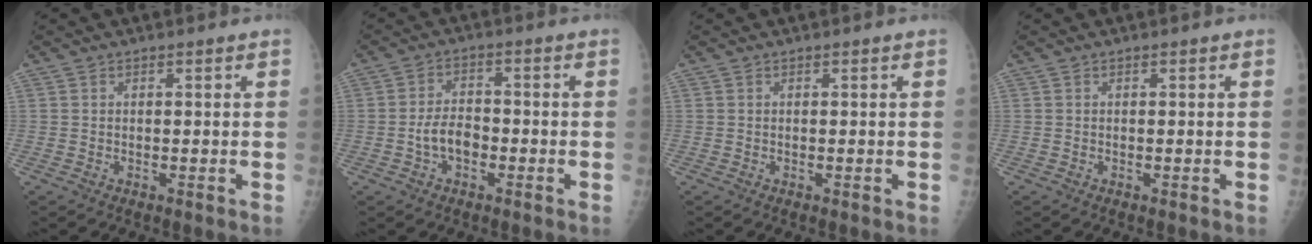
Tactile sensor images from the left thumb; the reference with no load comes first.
{"total": 5.3, "force": [-1.7, 3.4, 3.7], "torque": [-0.059, 0.021, -0.033]}
{"total": 0.0}
{"total": 0.0}